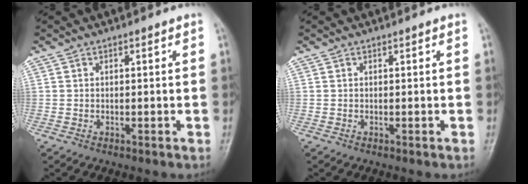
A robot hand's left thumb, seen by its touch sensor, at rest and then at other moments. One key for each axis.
{"total": 0.0}